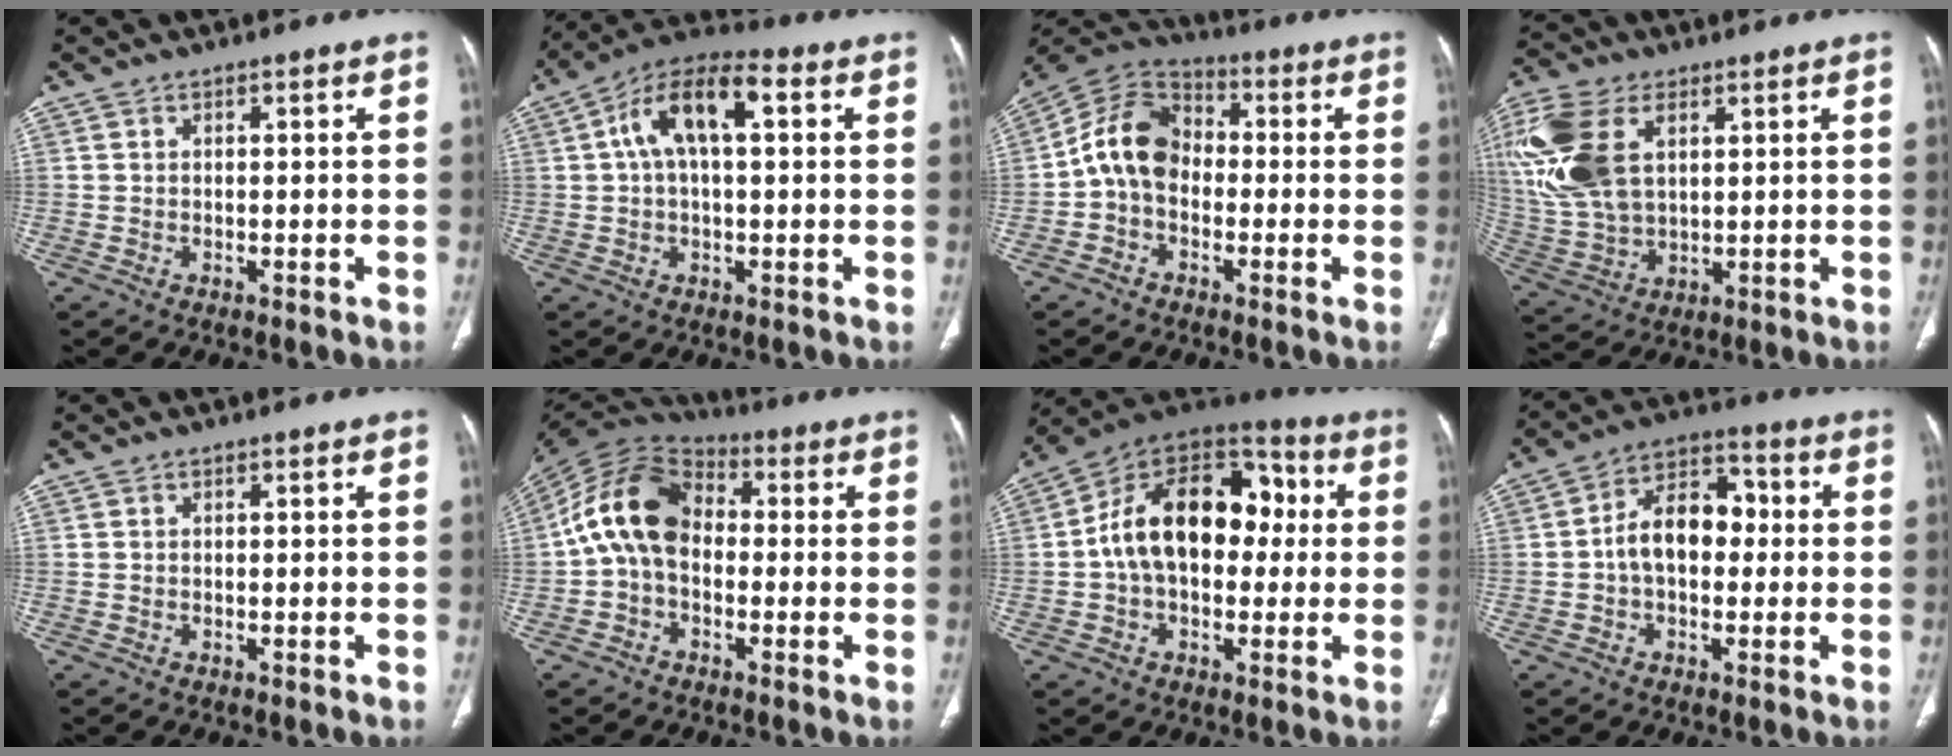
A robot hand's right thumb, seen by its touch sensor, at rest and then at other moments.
{"total": 12.5, "force": [2.9, 5.9, 10.6], "torque": [-0.190, 0.035, 0.043]}
{"total": 11.0, "force": [-1.3, 8.2, 7.2], "torque": [-0.118, 0.035, -0.040]}
{"total": 19.2, "force": [5.8, 11.5, 14.2], "torque": [-0.334, -0.007, 0.117]}
{"total": 0.0}
{"total": 13.4, "force": [-0.5, 9.4, 9.6], "torque": [-0.169, 0.035, -0.024]}
{"total": 20.2, "force": [1.3, 13.2, 15.2], "torque": [-0.216, 0.046, 0.013]}
{"total": 11.3, "force": [-0.1, 7.4, 8.5], "torque": [-0.122, 0.037, -0.013]}